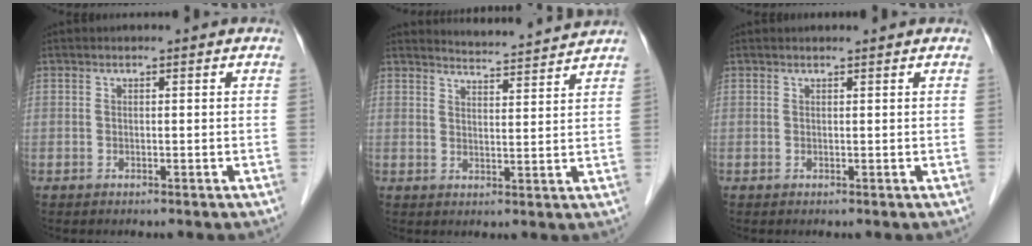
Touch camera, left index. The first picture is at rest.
{"total": 7.1, "force": [7.0, -0.9, 0.4], "torque": [-0.023, 0.003, 0.096]}
{"total": 1.5, "force": [1.5, 0.0, 0.3], "torque": [-0.007, 0.012, 0.021]}